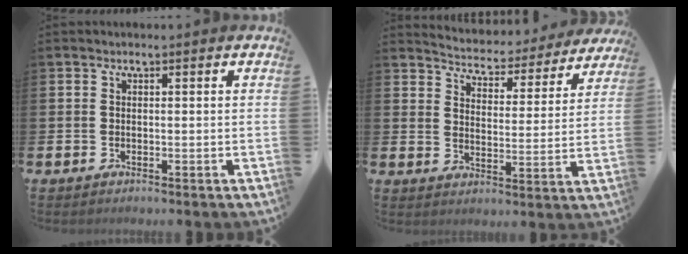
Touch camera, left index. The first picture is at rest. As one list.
[{"total": 4.6, "force": [4.5, 1.1, 0.3], "torque": [-0.023, -0.044, 0.070]}]